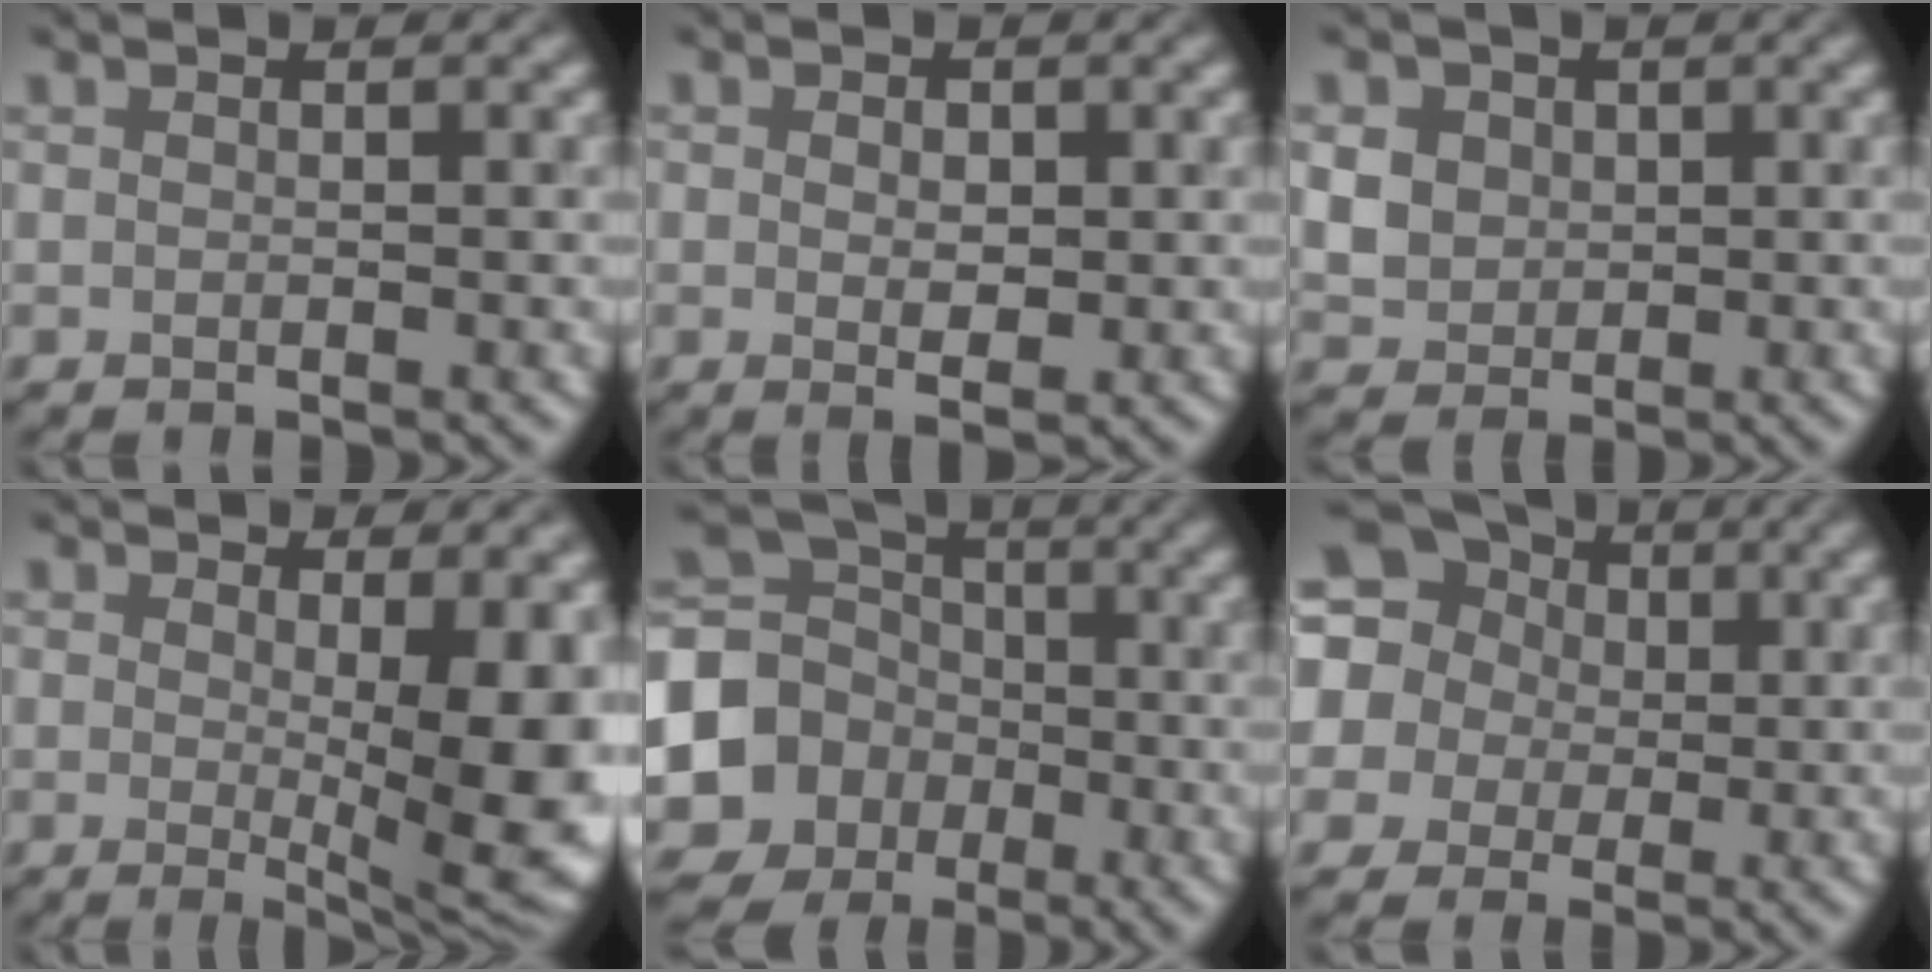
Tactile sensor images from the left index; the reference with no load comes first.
{"total": 2.1, "force": [0.1, 1.2, 1.6], "torque": [-0.028, -0.002, 0.002]}
{"total": 4.4, "force": [1.3, 3.7, 2.0], "torque": [-0.061, 0.013, 0.026]}
{"total": 8.1, "force": [0.0, 2.5, 7.8], "torque": [-0.089, -0.011, 0.000]}
{"total": 10.2, "force": [-2.4, 9.1, 3.7], "torque": [-0.103, -0.018, -0.067]}
{"total": 15.1, "force": [4.6, 13.2, 5.8], "torque": [-0.161, 0.036, 0.044]}